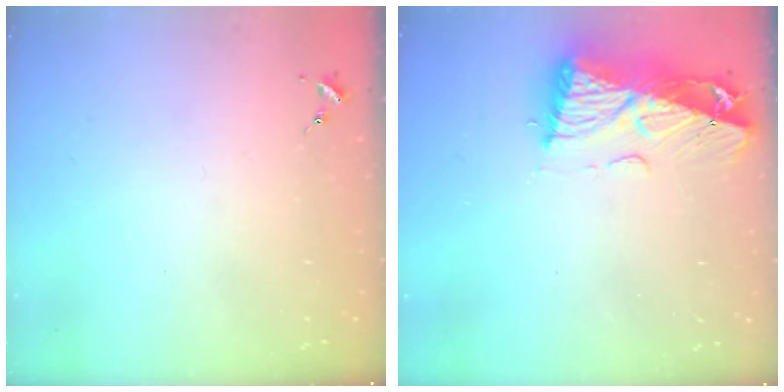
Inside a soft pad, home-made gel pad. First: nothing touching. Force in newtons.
{"total": 12.8, "press": 12.8, "slide": 1.2}